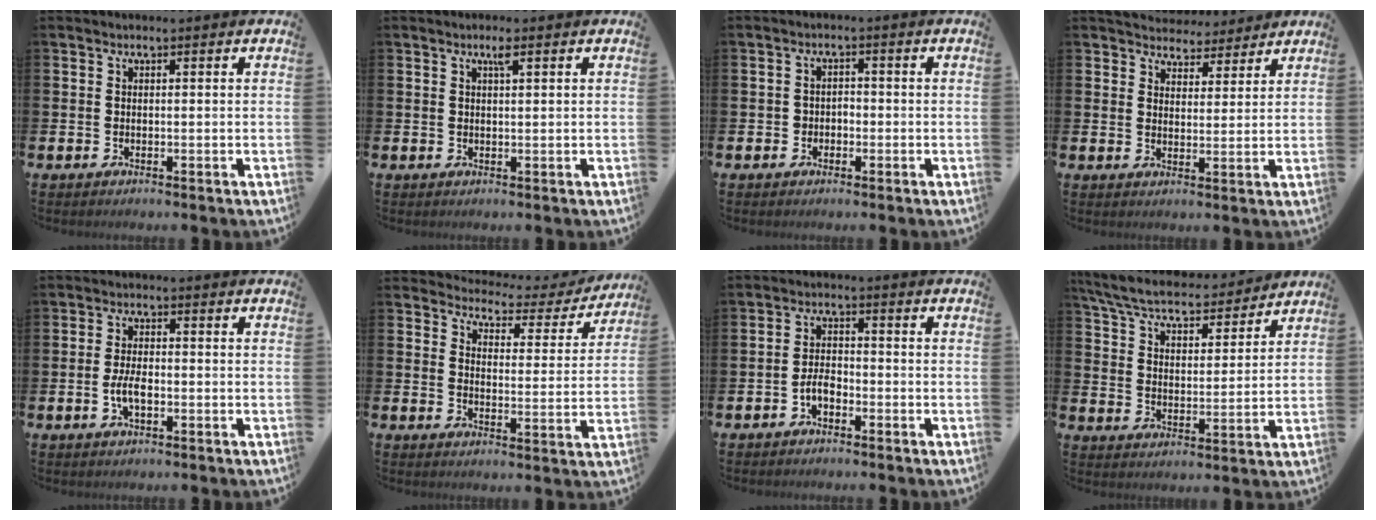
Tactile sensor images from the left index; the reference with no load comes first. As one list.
[{"total": 1.6, "force": [1.0, 0.2, 1.2], "torque": [-0.011, -0.002, 0.013]}, {"total": 1.8, "force": [-0.9, 1.5, 0.4], "torque": [-0.011, 0.003, -0.022]}, {"total": 4.2, "force": [3.8, 1.5, -0.4], "torque": [-0.003, -0.029, 0.067]}, {"total": 3.4, "force": [-0.8, 1.5, 2.9], "torque": [-0.044, 0.000, -0.017]}, {"total": 3.2, "force": [3.0, 1.1, 0.4], "torque": [-0.024, -0.034, 0.040]}, {"total": 2.7, "force": [-1.6, 1.3, 1.7], "torque": [-0.033, 0.007, -0.032]}, {"total": 6.8, "force": [6.3, 1.4, 2.0], "torque": [-0.071, -0.042, 0.107]}]